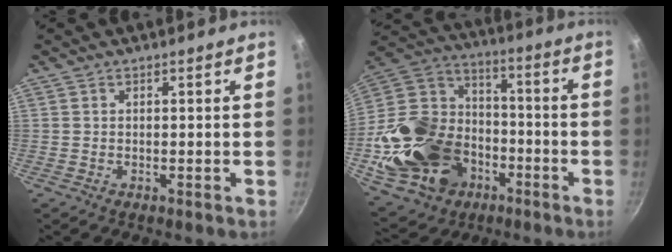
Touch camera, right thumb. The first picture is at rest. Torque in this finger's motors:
{"motor_torque": [0.82, 0.82, 0.32, -0.30, 0.19]}